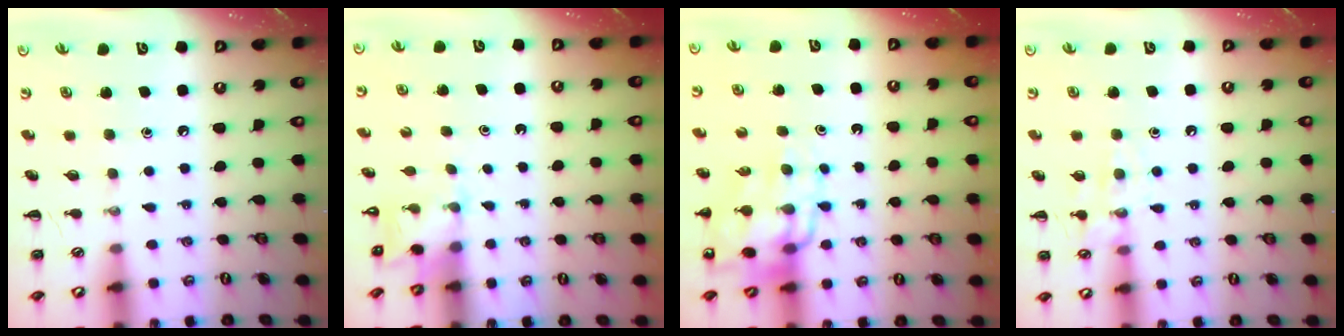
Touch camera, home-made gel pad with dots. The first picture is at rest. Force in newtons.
{"total": 2.7, "press": 2.6, "slide": 0.9}
{"total": 14.7, "press": 14.2, "slide": 3.9}
{"total": 8.6, "press": 8.6, "slide": 0.8}